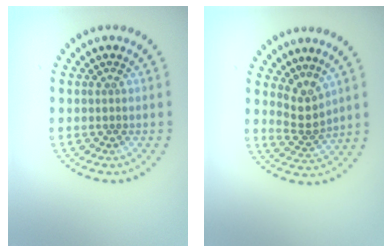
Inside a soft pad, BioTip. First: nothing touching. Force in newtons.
{"total": 2.5, "press": 1.7, "slide": 1.8}